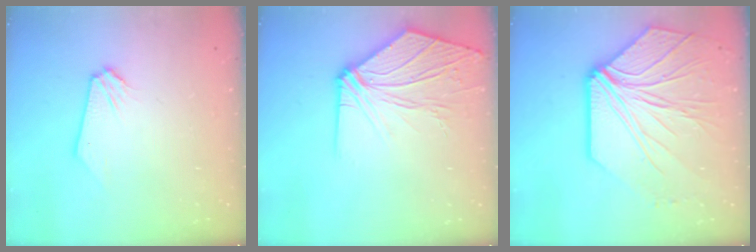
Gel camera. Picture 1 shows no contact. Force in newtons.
{"total": 10.6, "press": 10.6, "slide": 0.7}
{"total": 15.1, "press": 14.9, "slide": 2.5}